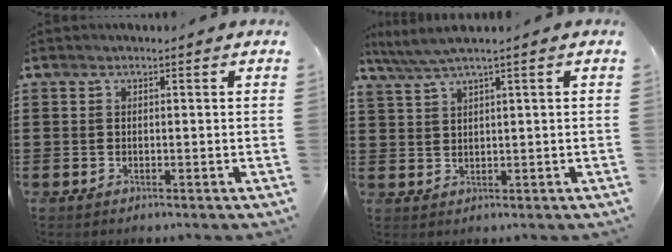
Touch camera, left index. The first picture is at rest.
{"total": 2.6, "force": [1.7, -0.2, 1.9], "torque": [-0.041, -0.005, 0.028]}